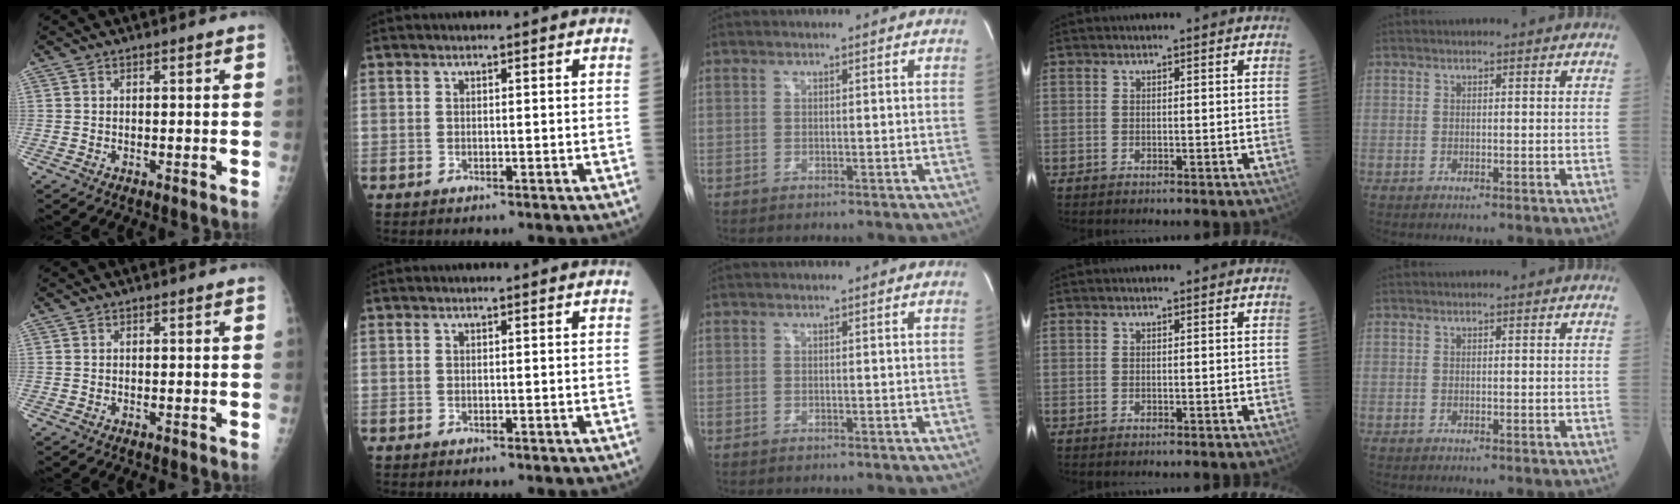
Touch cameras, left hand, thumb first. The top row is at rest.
{}